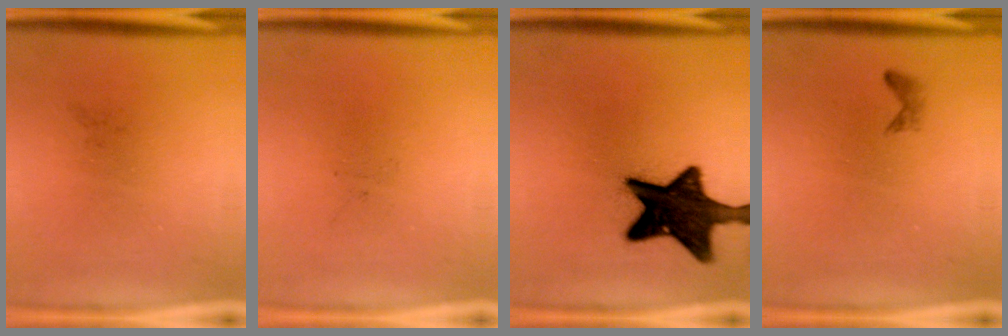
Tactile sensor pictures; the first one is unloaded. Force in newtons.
{"total": 0.0}
{"total": 15.5}
{"total": 0.7}